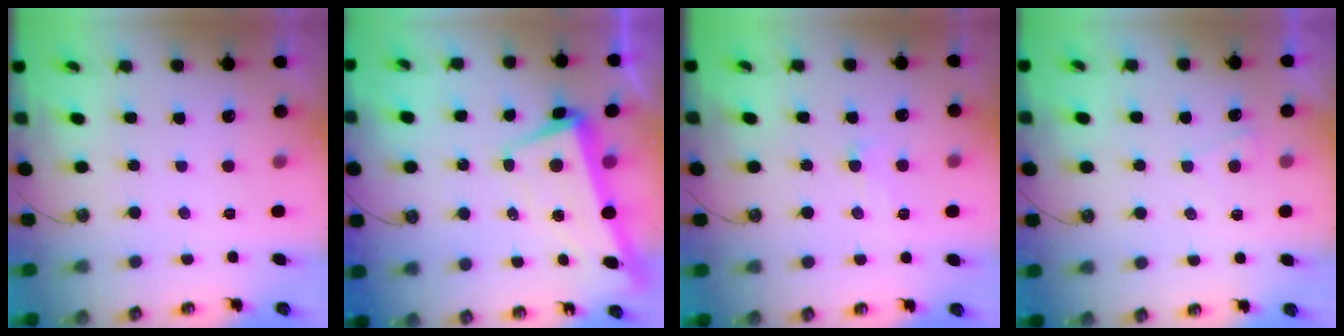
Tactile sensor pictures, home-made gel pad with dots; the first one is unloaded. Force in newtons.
{"total": 1.9, "press": 0.8, "slide": 1.8}
{"total": 5.1, "press": 5.1, "slide": 0.6}
{"total": 2.4, "press": 2.4, "slide": 0.3}